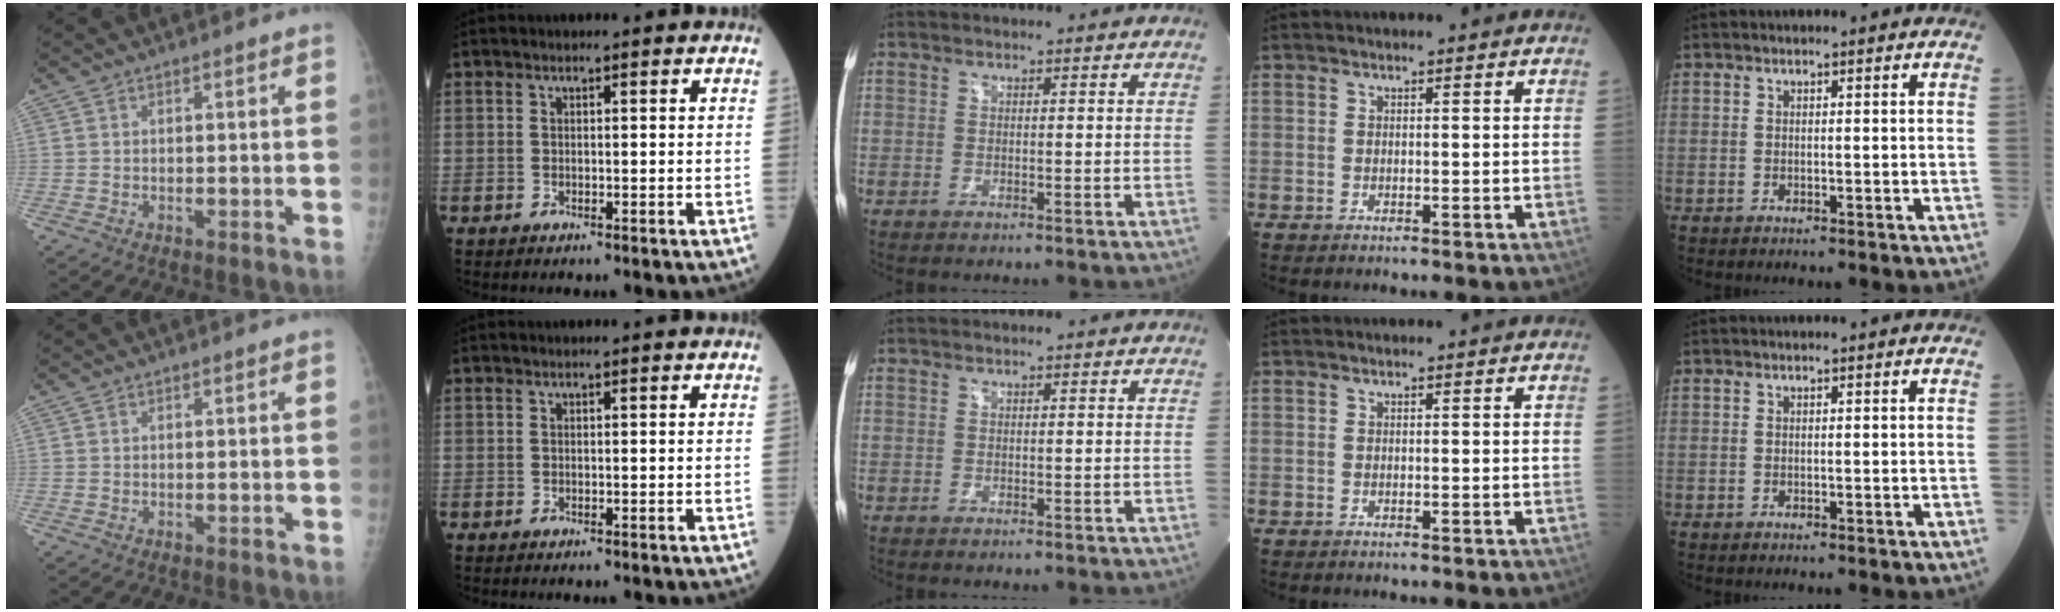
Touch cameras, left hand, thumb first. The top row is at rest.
{}